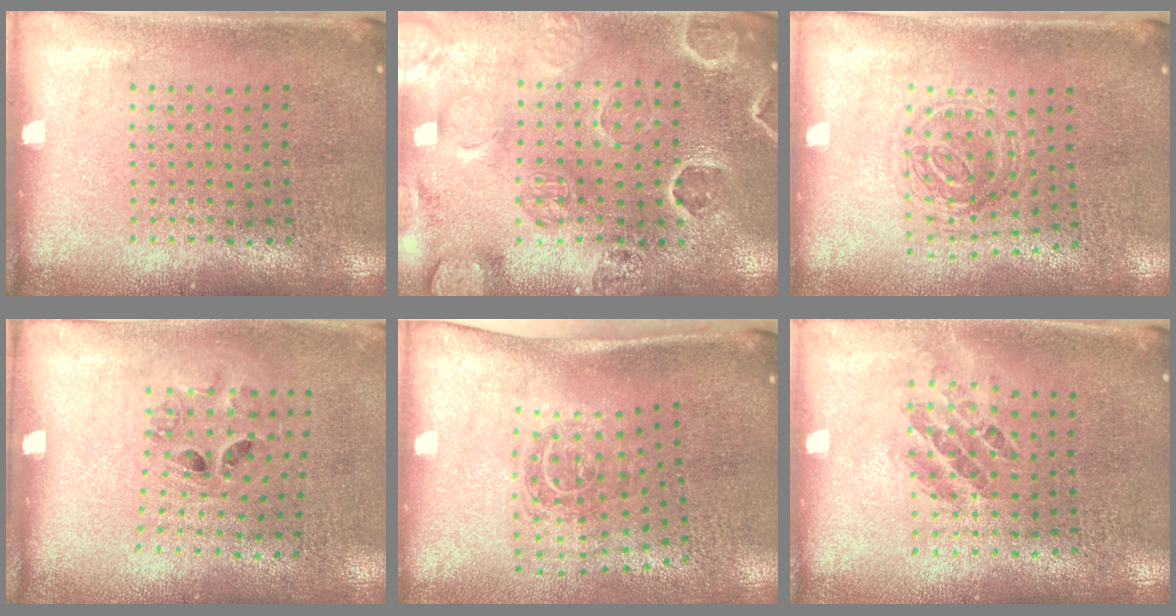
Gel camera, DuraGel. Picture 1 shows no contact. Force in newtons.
{"total": 2.7, "press": 2.6, "slide": 0.8}
{"total": 1.2, "press": 1.1, "slide": 0.4}
{"total": 1.3, "press": 0.6, "slide": 1.1}
{"total": 1.8, "press": 1.2, "slide": 1.4}
{"total": 1.1, "press": 1.0, "slide": 0.5}